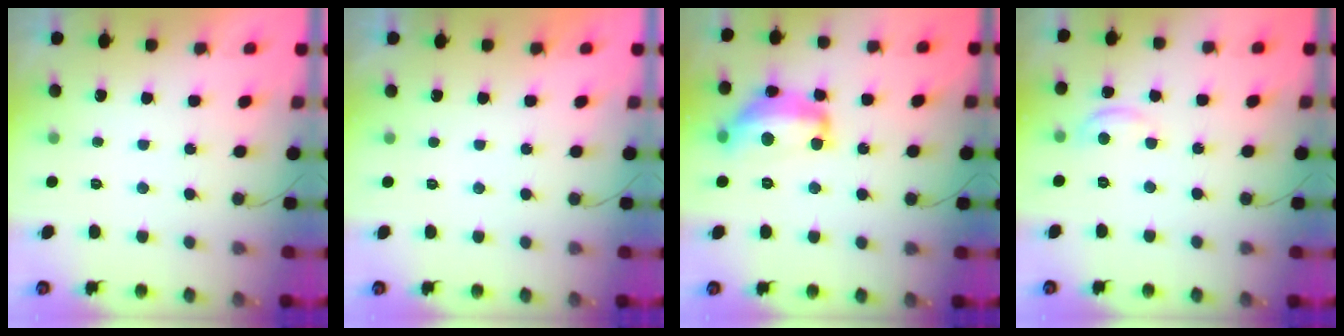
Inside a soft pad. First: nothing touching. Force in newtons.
{"total": 0.0}
{"total": 15.3, "press": 15.3, "slide": 0.8}
{"total": 5.0, "press": 5.0, "slide": 0.2}